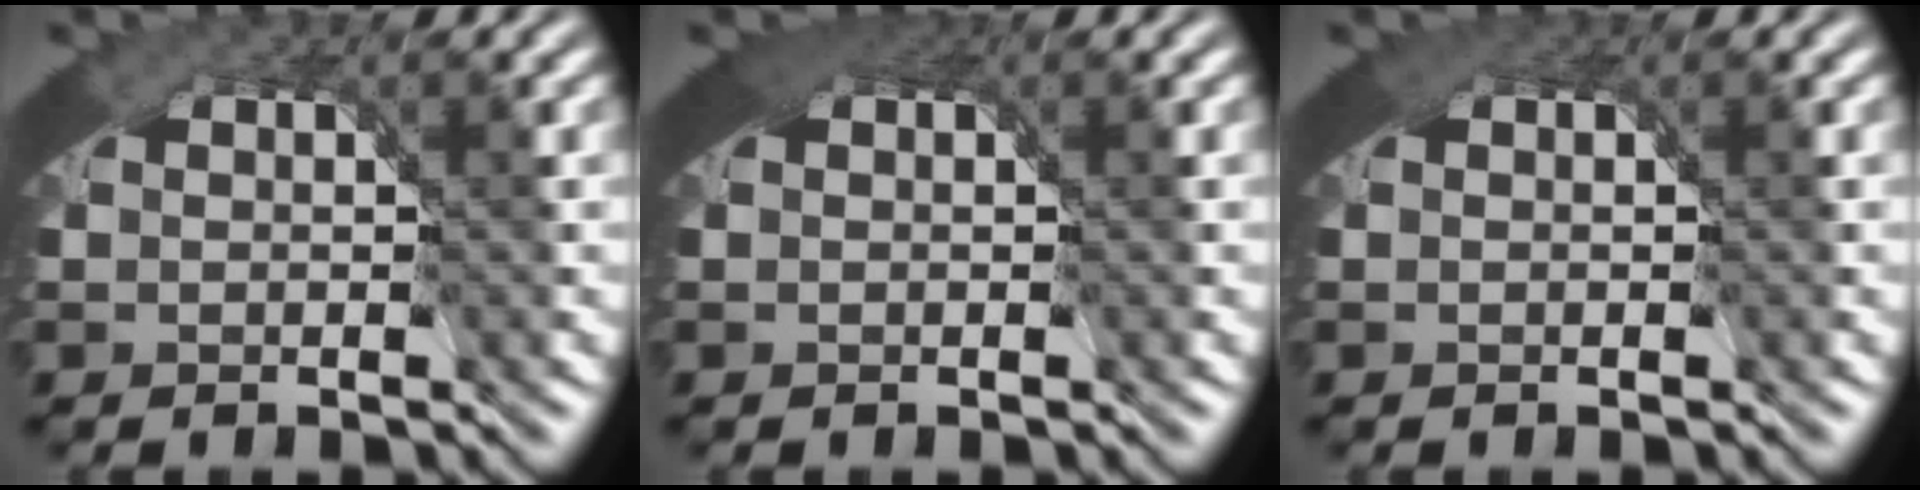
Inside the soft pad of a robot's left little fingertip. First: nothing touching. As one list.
[{"total": 2.3, "force": [1.0, 1.2, 1.7], "torque": [-0.029, -0.007, 0.017]}, {"total": 1.2, "force": [0.6, 0.8, 0.6], "torque": [-0.013, -0.002, 0.010]}]